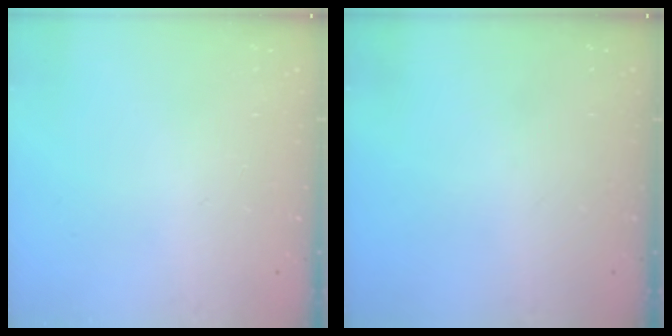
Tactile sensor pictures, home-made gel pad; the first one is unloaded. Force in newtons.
{"total": 0.0}